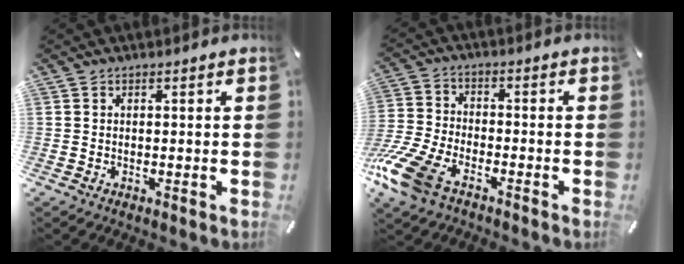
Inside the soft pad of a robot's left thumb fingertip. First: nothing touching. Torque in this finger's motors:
{"motor_torque": [0.16, 1.81, 0.92, 0.84, 0.23]}